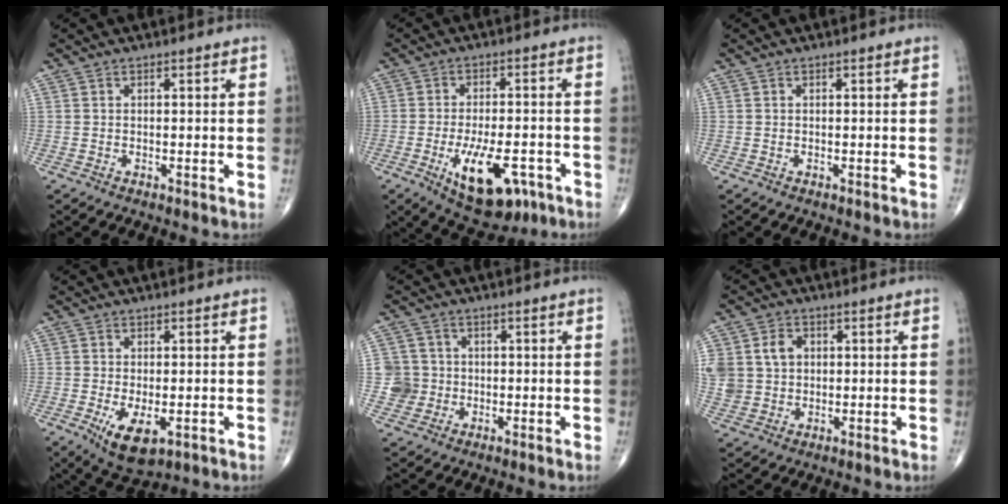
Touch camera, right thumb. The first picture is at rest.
{"total": 13.3, "force": [-5.5, 6.0, 10.4], "torque": [-0.153, 0.013, -0.072]}
{"total": 0.0}
{"total": 7.5, "force": [-2.5, 3.6, 6.1], "torque": [-0.103, -0.016, -0.032]}
{"total": 4.7, "force": [-0.5, 4.6, 0.0], "torque": [0.031, 0.011, -0.013]}
{"total": 10.9, "force": [2.1, 9.2, 5.5], "torque": [-0.120, 0.010, 0.051]}